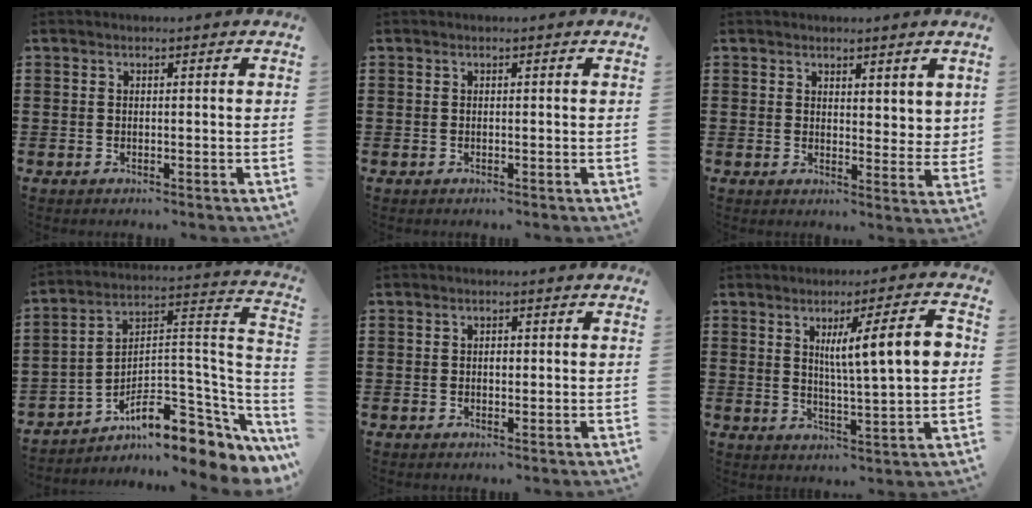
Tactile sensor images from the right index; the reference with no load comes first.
{"total": 0.0}
{"total": 2.8, "force": [2.5, 1.2, 0.4], "torque": [-0.008, 0.000, 0.046]}
{"total": 10.0, "force": [-6.1, 4.3, 6.7], "torque": [-0.094, -0.004, -0.115]}
{"total": 1.1, "force": [0.0, 0.6, 1.0], "torque": [-0.020, 0.002, 0.000]}
{"total": 10.0, "force": [2.6, 1.5, 9.6], "torque": [-0.158, -0.003, 0.033]}